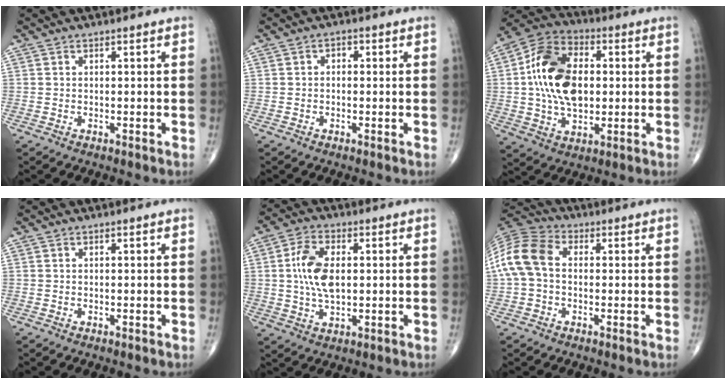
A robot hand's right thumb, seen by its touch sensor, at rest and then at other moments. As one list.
[{"total": 1.5, "force": [0.1, 1.1, 1.0], "torque": [-0.003, 0.007, -0.004]}, {"total": 16.8, "force": [1.2, 10.6, 13.0], "torque": [-0.219, 0.018, 0.018]}, {"total": 0.0}, {"total": 9.2, "force": [0.9, 4.9, 7.7], "torque": [-0.148, 0.002, 0.017]}, {"total": 10.8, "force": [0.3, 7.6, 7.7], "torque": [-0.163, 0.029, -0.007]}]